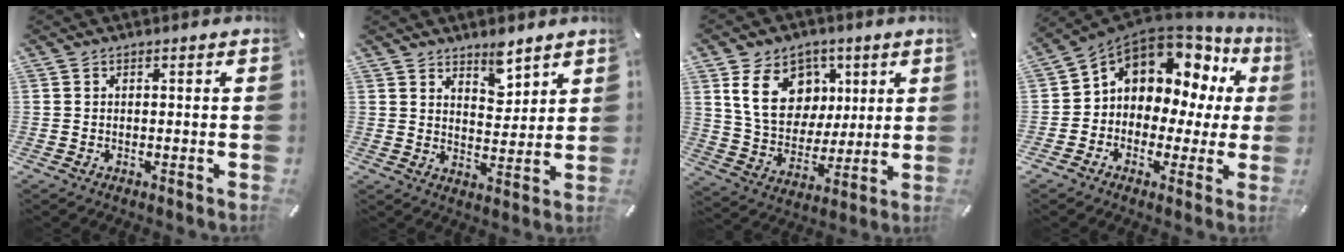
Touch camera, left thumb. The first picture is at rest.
{"total": 5.7, "force": [5.0, 2.4, 1.2], "torque": [0.001, -0.040, 0.088]}
{"total": 15.9, "force": [5.4, 12.7, 7.9], "torque": [-0.131, -0.006, 0.103]}
{"total": 9.8, "force": [4.6, 7.7, 3.9], "torque": [-0.075, -0.044, 0.084]}